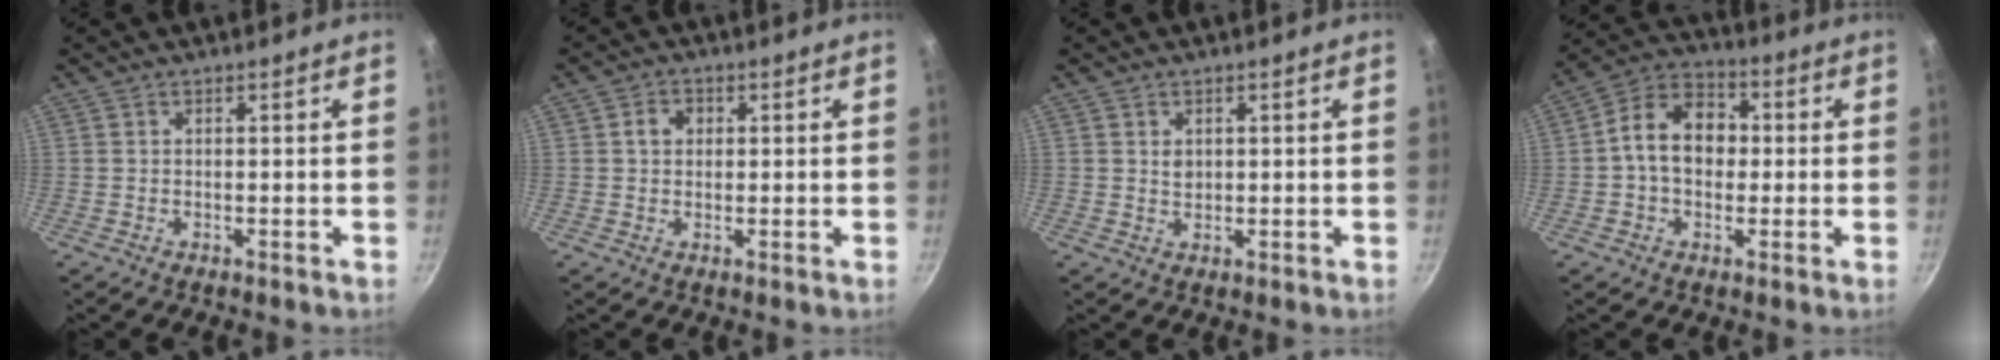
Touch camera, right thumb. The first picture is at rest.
{"total": 3.0, "force": [0.6, 2.5, 1.5], "torque": [-0.010, 0.005, 0.007]}
{"total": 1.7, "force": [0.5, 1.3, 0.9], "torque": [-0.011, -0.004, 0.011]}
{"total": 11.3, "force": [0.2, 8.4, 7.6], "torque": [-0.090, 0.030, -0.016]}